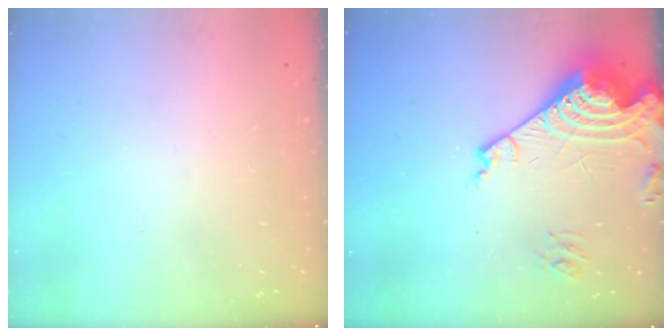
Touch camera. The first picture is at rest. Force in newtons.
{"total": 21.1, "press": 20.9, "slide": 2.6}